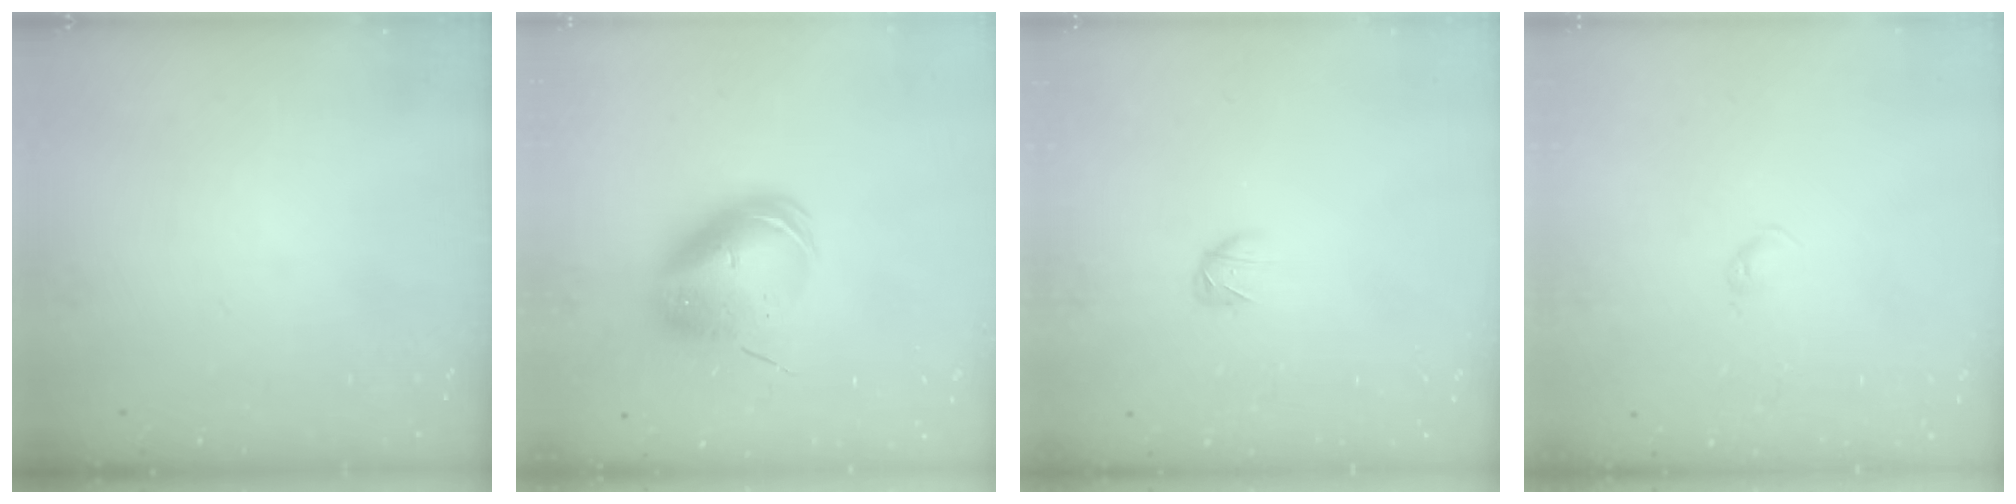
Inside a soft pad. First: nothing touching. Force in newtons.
{"total": 11.4, "press": 11.1, "slide": 2.6}
{"total": 2.8, "press": 2.7, "slide": 0.5}
{"total": 2.4, "press": 2.4, "slide": 0.4}